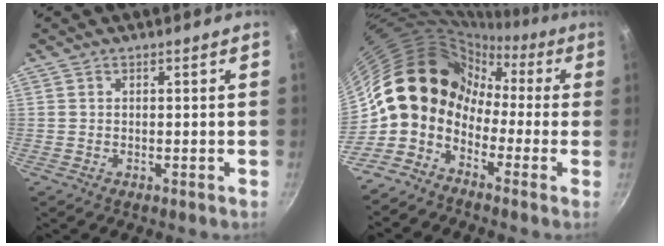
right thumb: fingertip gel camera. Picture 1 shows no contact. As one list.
[{"total": 13.8, "force": [-2.9, 11.3, 7.5], "torque": [-0.093, 0.058, -0.085]}]